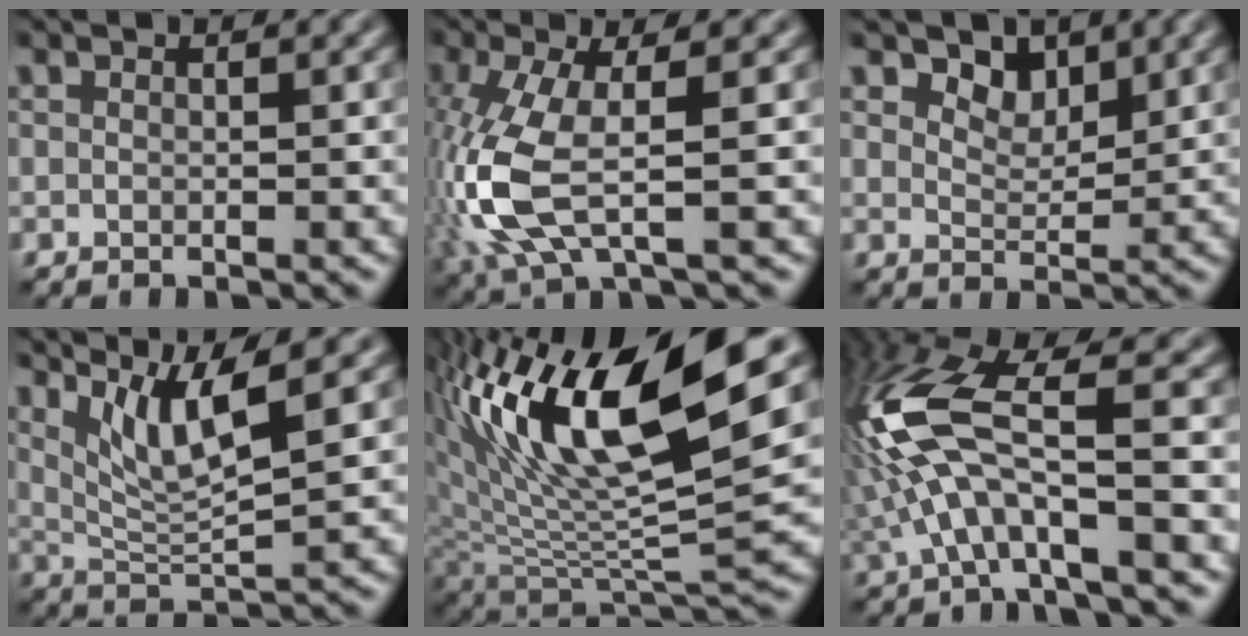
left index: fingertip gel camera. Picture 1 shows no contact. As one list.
[{"total": 7.9, "force": [-1.2, 2.8, 7.3], "torque": [-0.200, -0.006, -0.026]}, {"total": 3.0, "force": [2.1, 1.7, 1.4], "torque": [-0.031, -0.015, 0.034]}, {"total": 5.8, "force": [2.8, 1.0, 4.9], "torque": [-0.089, -0.005, 0.057]}, {"total": 13.8, "force": [5.6, 4.4, 11.8], "torque": [-0.222, 0.001, 0.105]}, {"total": 9.2, "force": [-0.6, 3.0, 8.7], "torque": [-0.197, 0.023, -0.019]}]